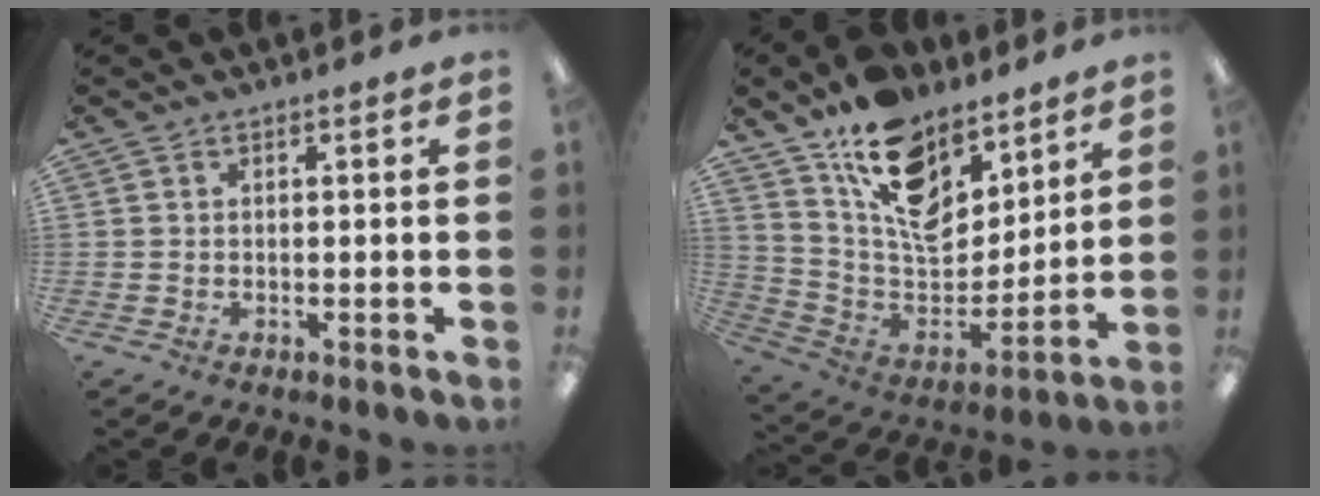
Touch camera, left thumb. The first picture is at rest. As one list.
[{"total": 16.8, "force": [10.8, 9.7, 8.5], "torque": [-0.148, -0.073, 0.201]}]